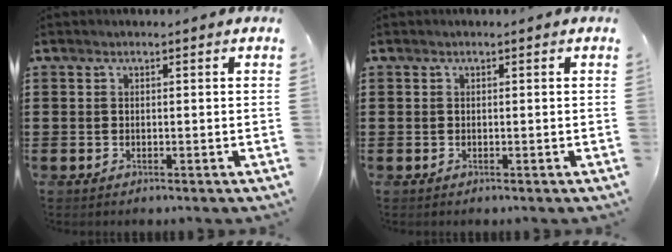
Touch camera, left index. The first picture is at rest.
{"total": 0.0}